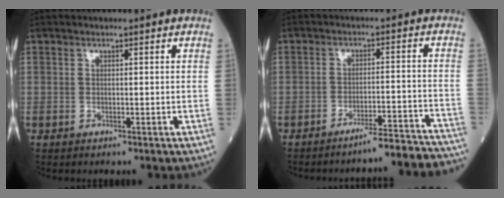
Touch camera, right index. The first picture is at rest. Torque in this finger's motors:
{"motor_torque": [-0.29, -0.22, 0.02, 0.03]}